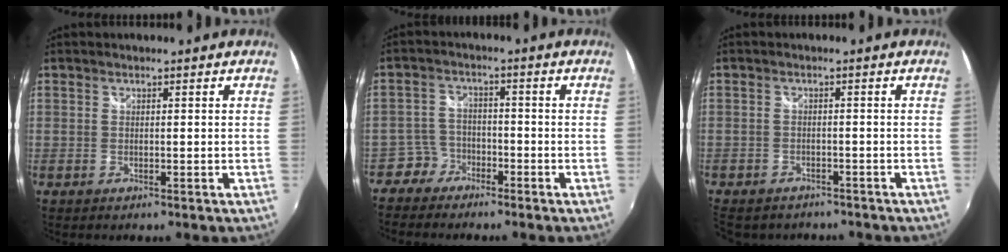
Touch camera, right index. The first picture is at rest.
{"total": 4.6, "force": [-3.5, 2.9, -0.6], "torque": [0.004, 0.017, -0.070]}
{"total": 7.0, "force": [-5.8, 3.4, 1.9], "torque": [-0.055, -0.017, -0.088]}